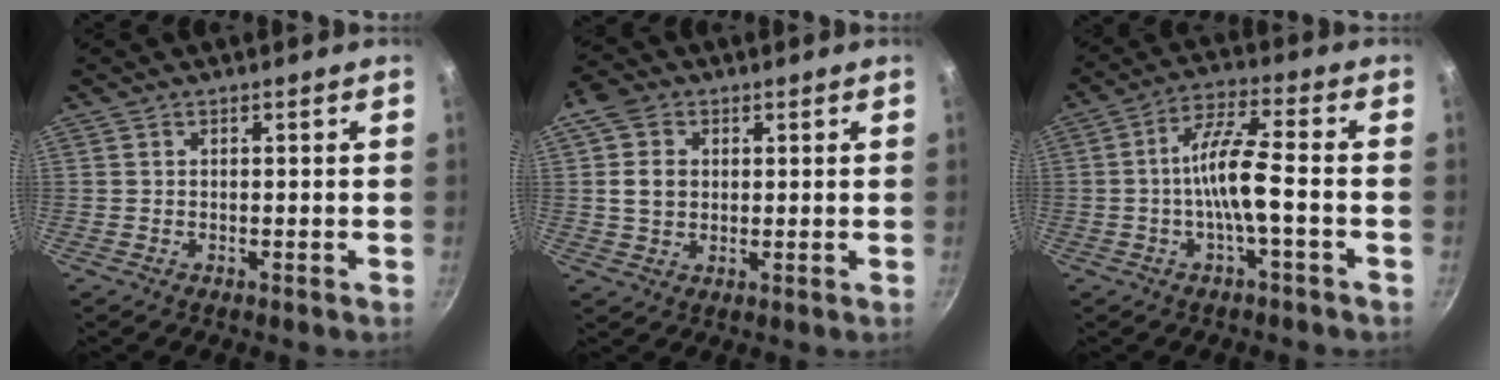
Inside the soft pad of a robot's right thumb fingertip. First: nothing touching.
{"total": 6.7, "force": [1.2, 5.4, 3.9], "torque": [-0.054, 0.003, 0.015]}
{"total": 8.9, "force": [-2.0, 1.7, 8.6], "torque": [-0.166, 0.032, -0.044]}